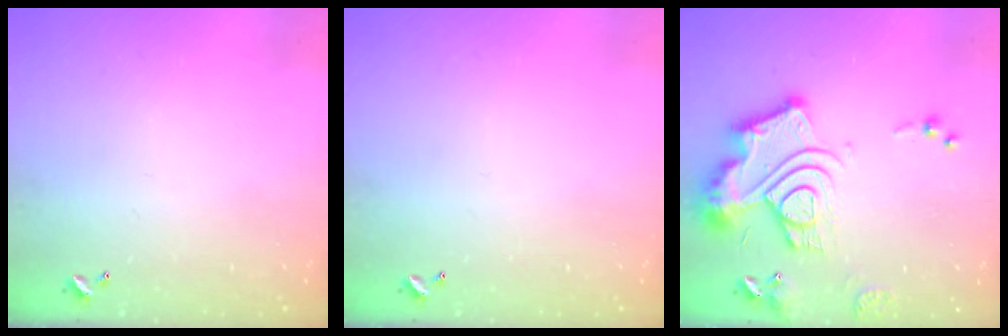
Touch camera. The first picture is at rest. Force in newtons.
{"total": 0.0}
{"total": 19.6, "press": 19.5, "slide": 2.1}